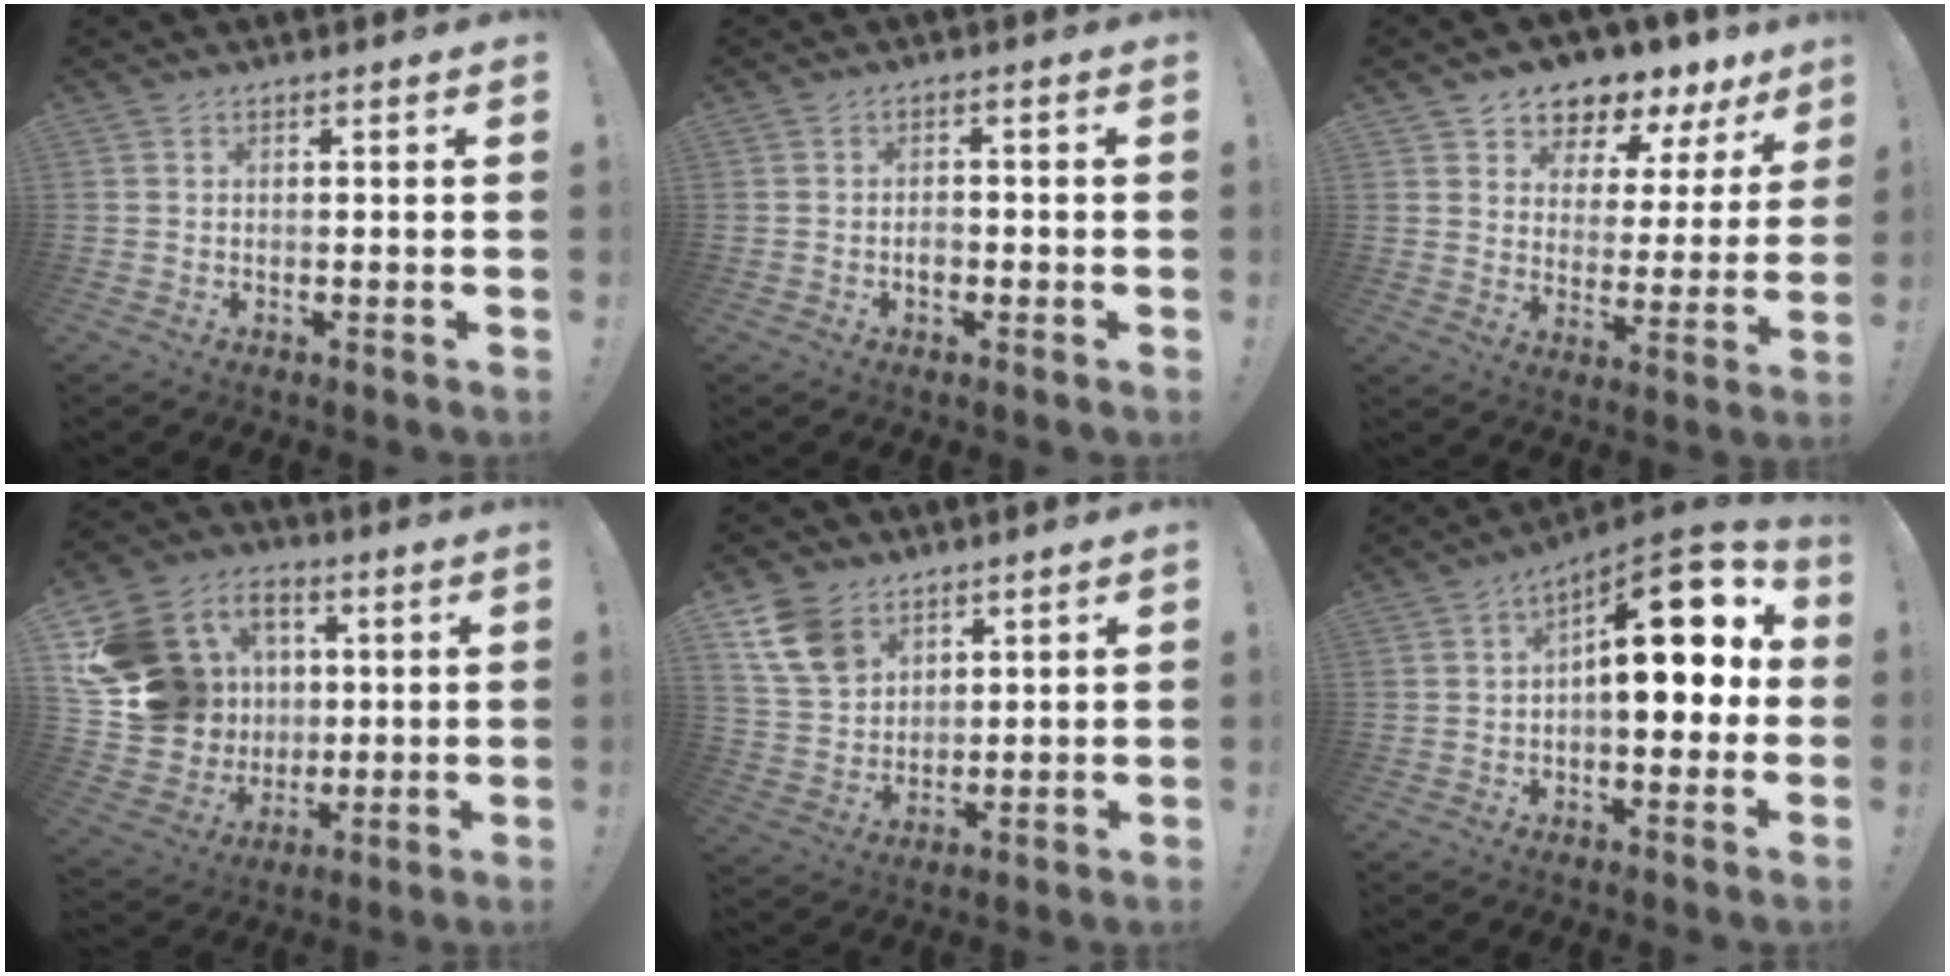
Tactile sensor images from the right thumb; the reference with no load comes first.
{"total": 2.7, "force": [-1.1, 1.9, 1.4], "torque": [-0.007, 0.000, -0.023]}
{"total": 6.5, "force": [5.4, 3.4, 1.2], "torque": [-0.021, -0.058, 0.098]}
{"total": 19.8, "force": [3.3, 18.1, 7.4], "torque": [-0.125, -0.006, 0.107]}
{"total": 11.9, "force": [6.8, 8.3, 5.1], "torque": [-0.092, -0.026, 0.139]}
{"total": 17.6, "force": [3.8, 8.0, 15.2], "torque": [-0.197, -0.021, 0.063]}